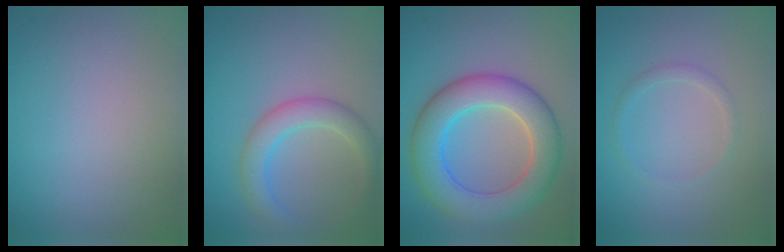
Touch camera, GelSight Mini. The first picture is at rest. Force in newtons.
{"total": 3.5, "press": 3.5, "slide": 0.0}
{"total": 7.6, "press": 7.6, "slide": 0.1}
{"total": 1.0, "press": 1.0, "slide": 0.1}